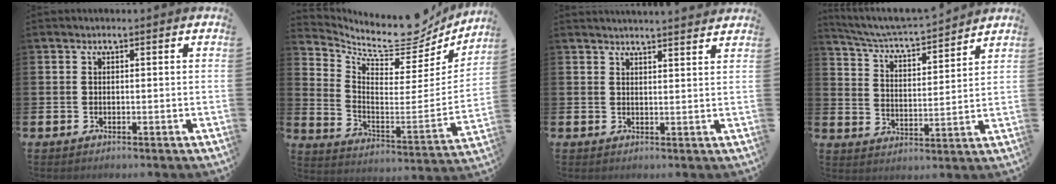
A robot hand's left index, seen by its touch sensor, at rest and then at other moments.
{"total": 9.0, "force": [7.7, 3.4, 3.2], "torque": [-0.073, -0.069, 0.127]}
{"total": 2.7, "force": [2.7, -0.3, -0.1], "torque": [-0.003, -0.015, 0.049]}
{"total": 5.3, "force": [5.1, 0.3, 1.3], "torque": [-0.055, -0.045, 0.085]}